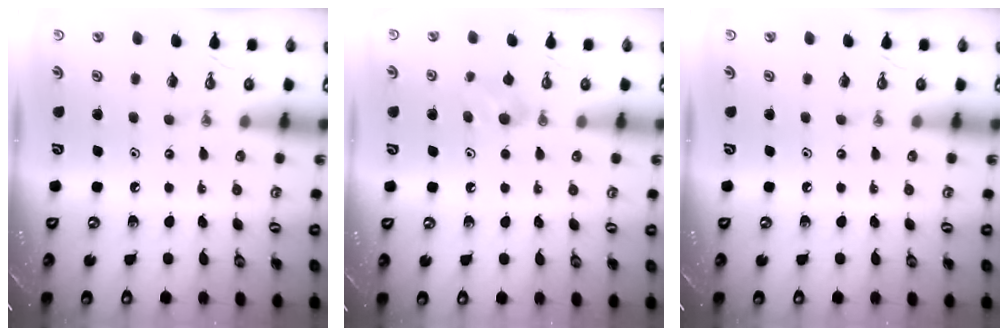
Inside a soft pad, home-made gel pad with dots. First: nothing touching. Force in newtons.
{"total": 6.8, "press": 6.7, "slide": 0.8}
{"total": 0.0}